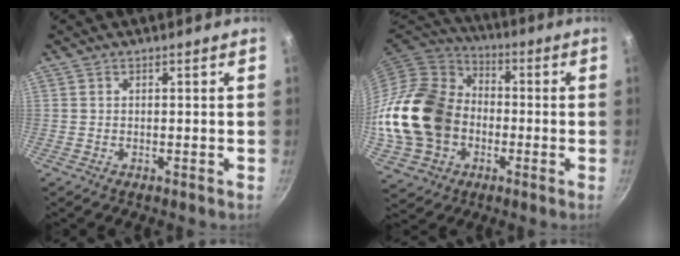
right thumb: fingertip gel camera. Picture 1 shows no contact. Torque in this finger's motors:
{"motor_torque": [2.50, 2.51, 0.18, -0.11, 0.21]}